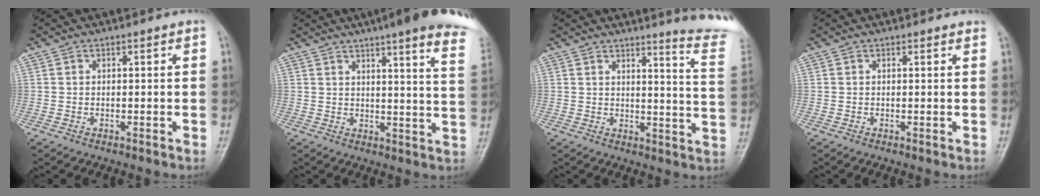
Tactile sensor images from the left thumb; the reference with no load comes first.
{"total": 19.3, "force": [14.5, 1.7, 12.6], "torque": [-0.147, -0.057, 0.162]}
{"total": 14.0, "force": [12.4, -0.7, 6.3], "torque": [-0.067, -0.136, 0.128]}
{"total": 1.4, "force": [1.4, 0.3, 0.3], "torque": [-0.002, -0.003, 0.011]}